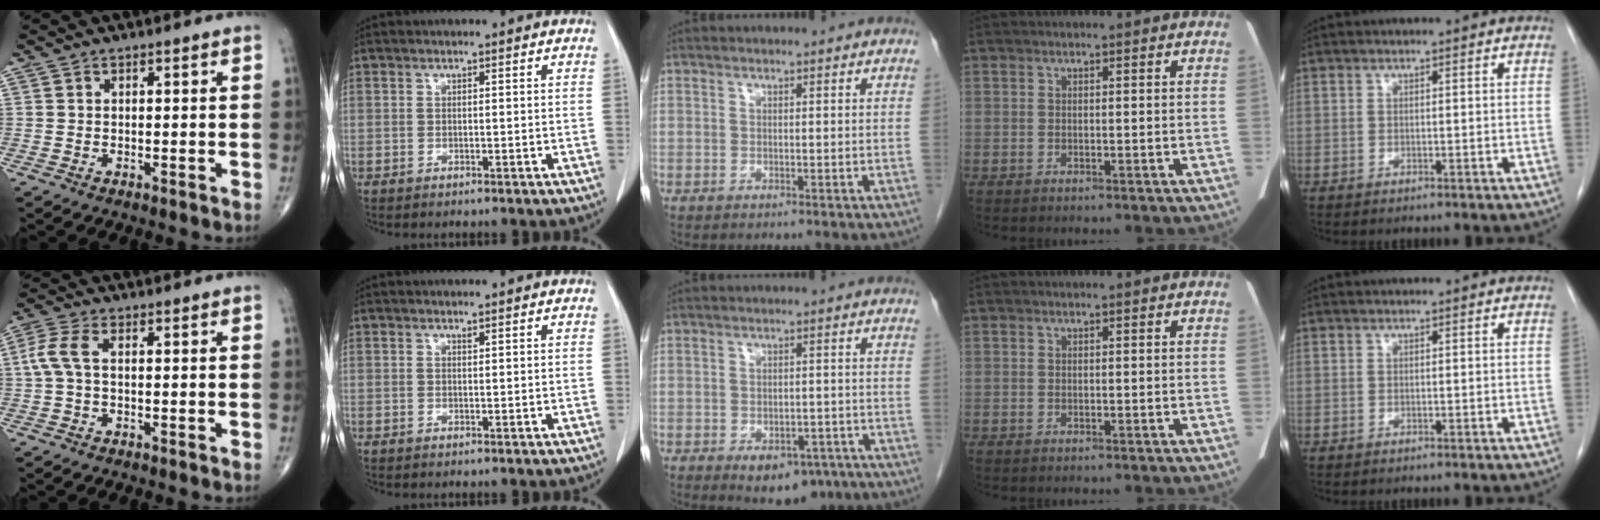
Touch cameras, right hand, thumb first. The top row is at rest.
{"thumb": {"total": 4.9, "force": [0.4, 2.4, 4.3], "torque": [-0.119, 0.012, 0.003]}, "middle": {"total": 7.7, "force": [-4.6, 4.3, 4.4], "torque": [-0.048, 0.003, -0.057]}}